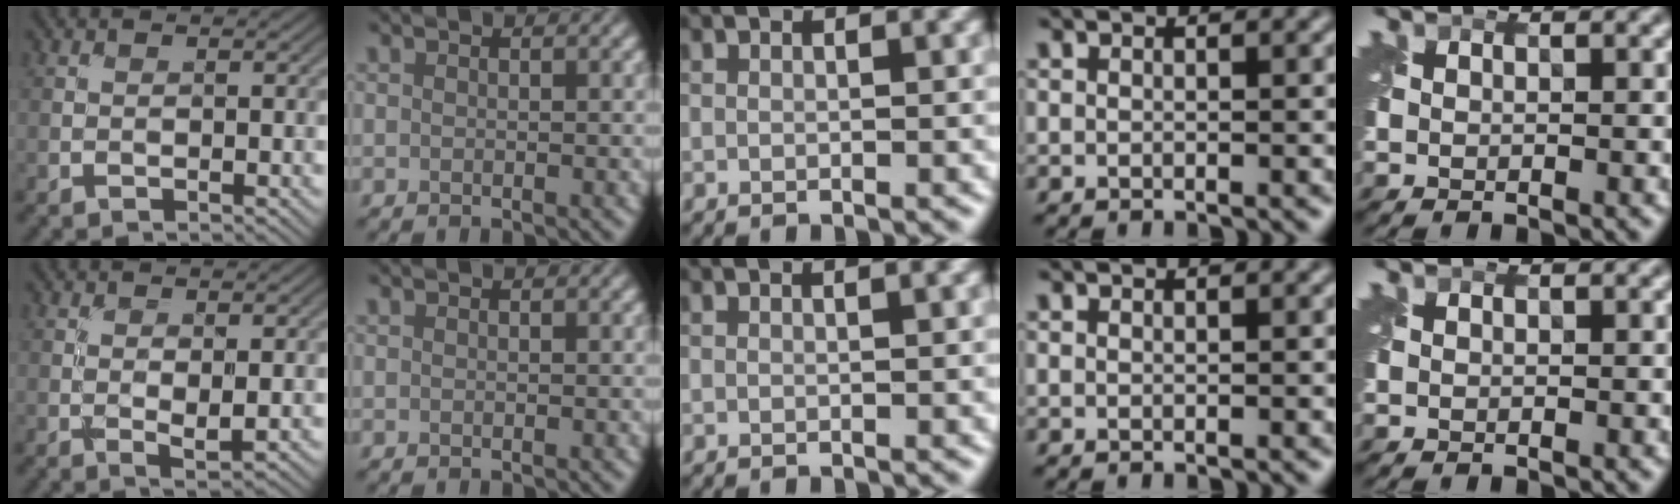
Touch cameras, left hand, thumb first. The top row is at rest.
{"thumb": {"total": 2.1, "force": [0.2, 0.7, 2.0], "torque": [-0.038, -0.005, 0.006]}, "middle": {"total": 0.5, "force": [0.2, 0.1, 0.5], "torque": [-0.004, 0.004, 0.002]}}